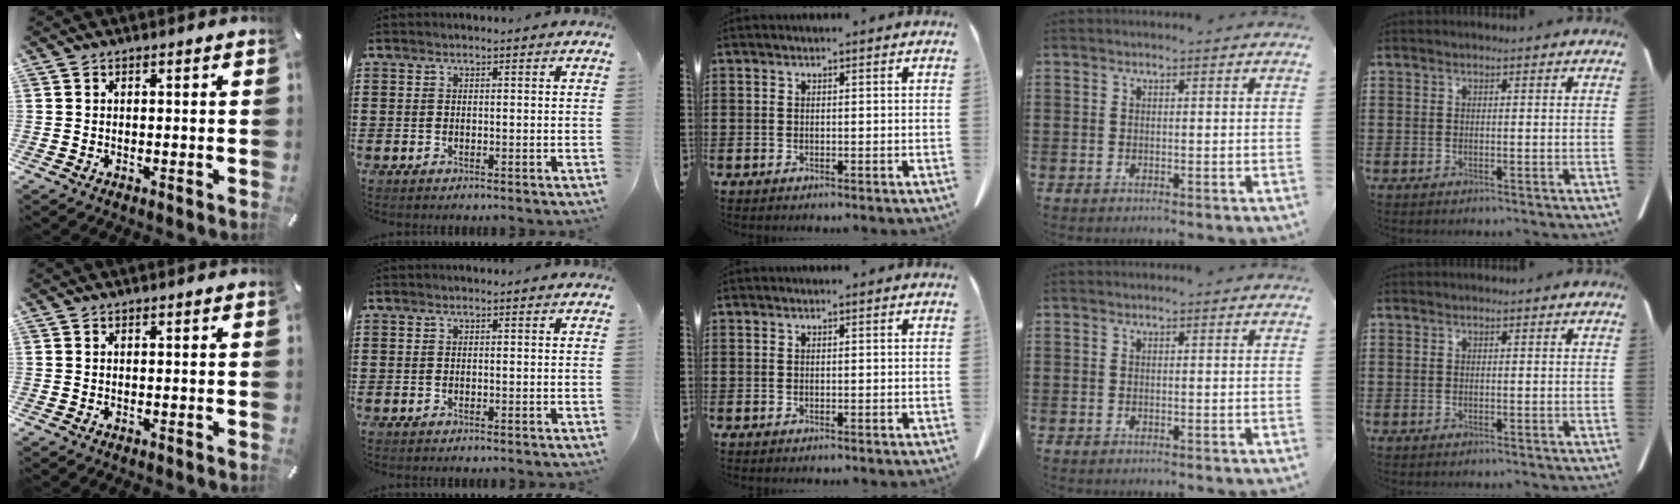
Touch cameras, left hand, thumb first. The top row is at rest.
{}